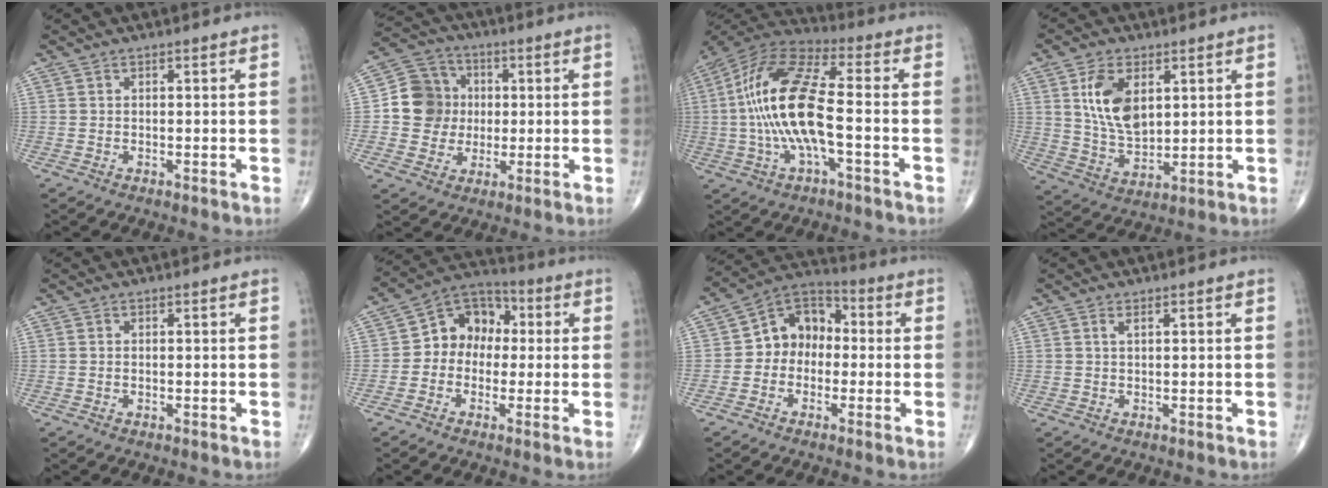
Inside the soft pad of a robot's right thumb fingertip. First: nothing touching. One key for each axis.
{"total": 10.8, "fx": 0.4, "fy": 10.0, "fz": 3.9, "tx": -0.033, "ty": 0.016, "tz": 0.002}
{"total": 18.1, "fx": -1.6, "fy": 5.9, "fz": 17.0, "tx": -0.358, "ty": 0.036, "tz": -0.034}
{"total": 11.4, "fx": 3.4, "fy": 6.6, "fz": 8.6, "tx": -0.146, "ty": -0.018, "tz": 0.073}
{"total": 0.0}
{"total": 10.2, "fx": 0.2, "fy": 8.3, "fz": 5.9, "tx": -0.052, "ty": 0.034, "tz": -0.015}
{"total": 9.9, "fx": -0.8, "fy": 8.0, "fz": 5.8, "tx": -0.056, "ty": 0.038, "tz": -0.034}
{"total": 0.8, "fx": 0.4, "fy": 0.2, "fz": 0.7, "tx": -0.015, "ty": 0.003, "tz": 0.009}